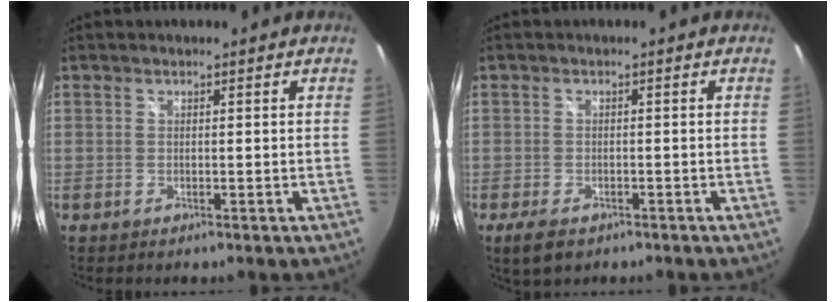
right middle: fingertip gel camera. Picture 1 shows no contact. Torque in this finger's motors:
{"motor_torque": [0.82, -0.78, 0.04, 0.05]}